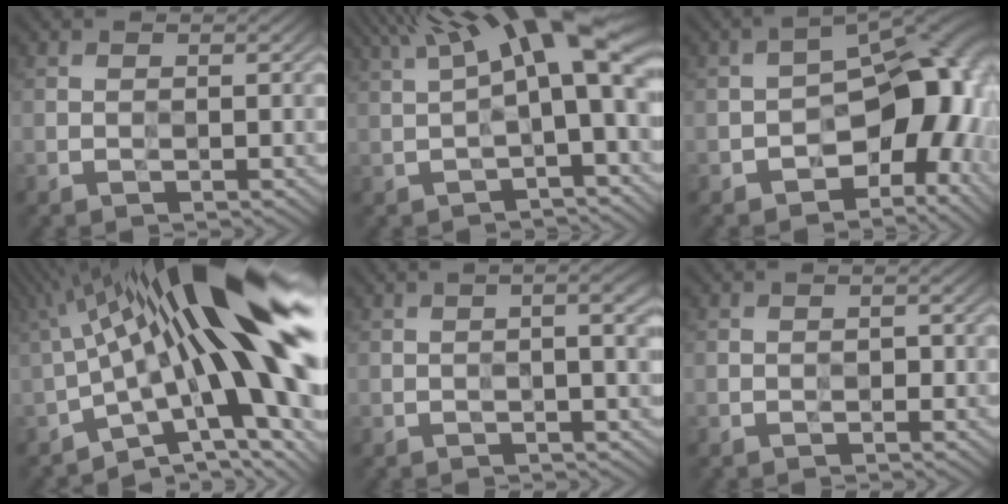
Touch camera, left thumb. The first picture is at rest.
{"total": 12.7, "force": [3.9, 3.3, 11.6], "torque": [-0.188, 0.022, 0.069]}
{"total": 13.7, "force": [-4.1, 8.4, 10.0], "torque": [-0.110, -0.008, -0.071]}
{"total": 21.6, "force": [0.6, 6.8, 20.5], "torque": [-0.300, 0.028, -0.008]}
{"total": 4.0, "force": [0.3, 0.8, 3.9], "torque": [-0.062, 0.009, 0.002]}
{"total": 0.5, "force": [-0.2, 0.4, 0.3], "torque": [-0.003, -0.001, -0.003]}